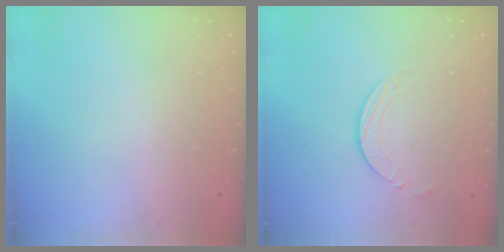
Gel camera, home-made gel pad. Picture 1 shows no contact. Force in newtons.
{"total": 2.8, "press": 2.8, "slide": 0.2}